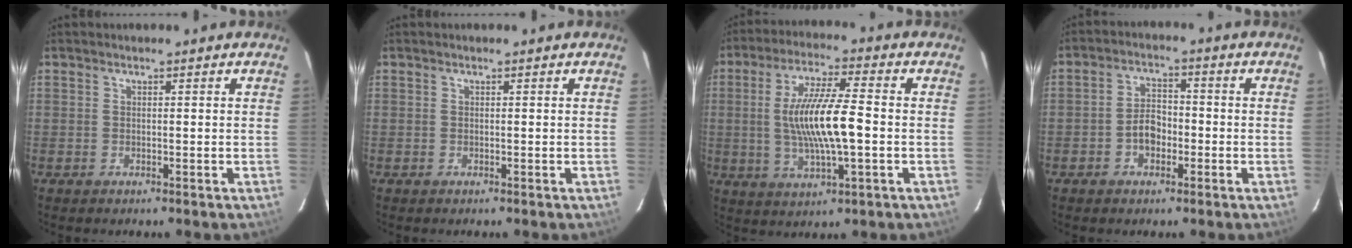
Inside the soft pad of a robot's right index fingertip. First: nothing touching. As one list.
[{"total": 0.0}, {"total": 12.4, "force": [-0.8, 2.3, 12.2], "torque": [-0.232, -0.002, -0.011]}, {"total": 4.8, "force": [-1.8, 3.3, 2.9], "torque": [-0.055, 0.014, -0.029]}]